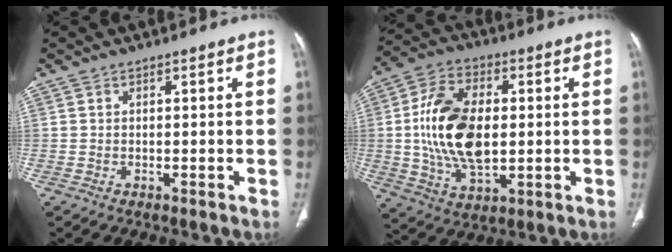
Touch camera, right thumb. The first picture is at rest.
{"total": 17.1, "force": [0.5, 10.0, 13.8], "torque": [-0.255, 0.005, 0.013]}